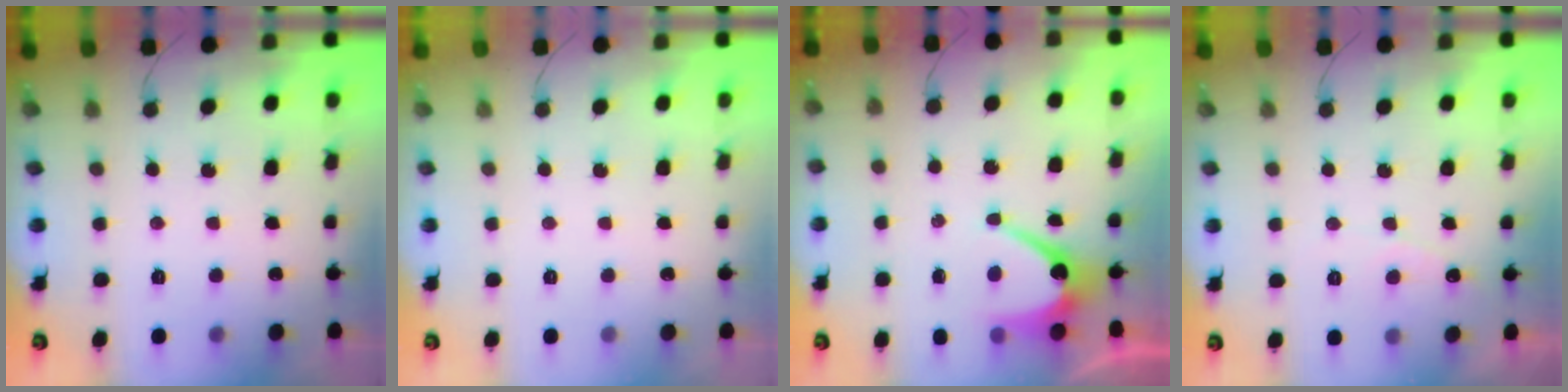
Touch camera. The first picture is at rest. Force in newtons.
{"total": 0.0}
{"total": 7.0, "press": 6.9, "slide": 0.7}
{"total": 3.0, "press": 3.0, "slide": 0.1}